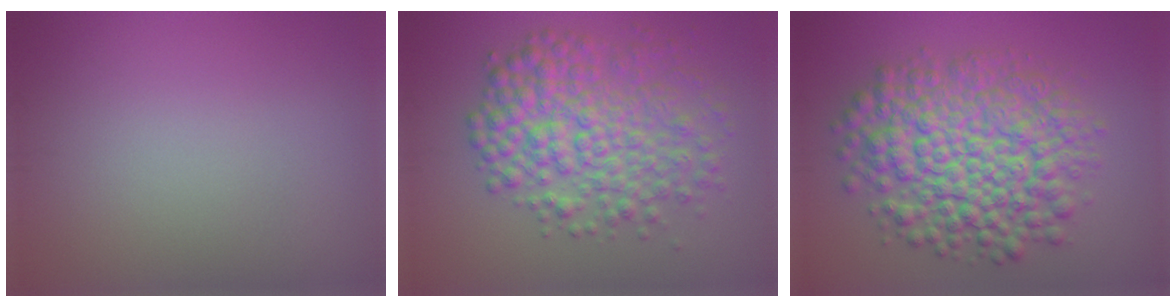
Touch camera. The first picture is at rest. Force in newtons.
{"total": 7.1, "press": 7.1, "slide": 0.1}
{"total": 9.8, "press": 9.8, "slide": 0.2}